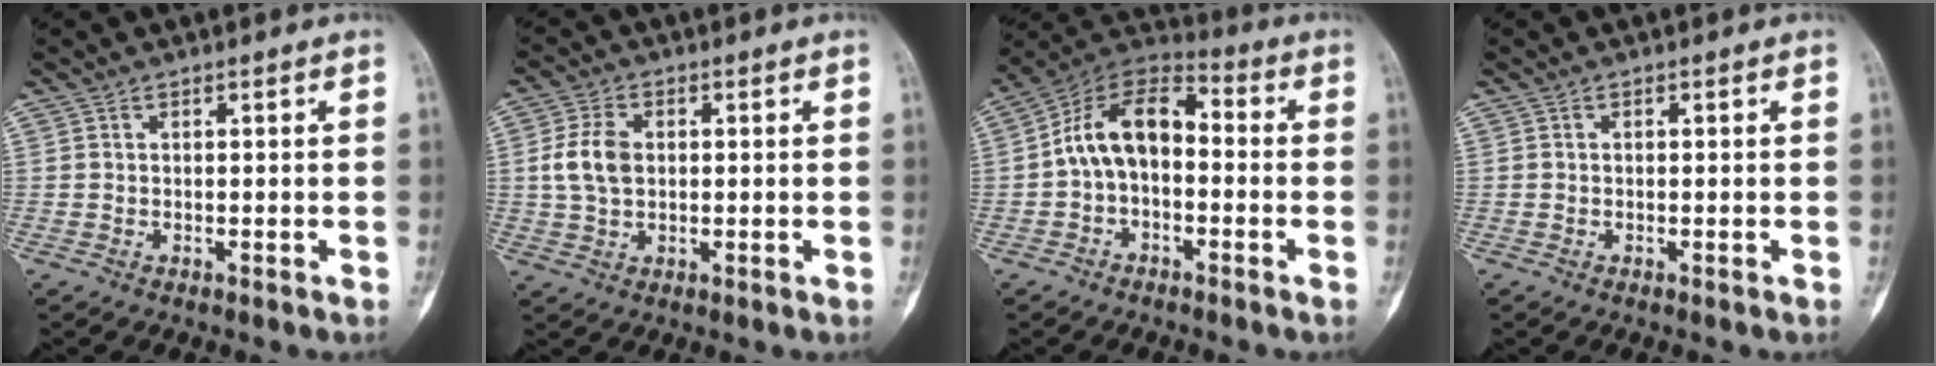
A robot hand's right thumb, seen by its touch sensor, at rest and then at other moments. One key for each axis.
{"total": 6.7, "fx": 0.6, "fy": 4.6, "fz": 4.9, "tx": -0.096, "ty": 0.007, "tz": 0.011}
{"total": 12.2, "fx": -0.8, "fy": 7.7, "fz": 9.4, "tx": -0.147, "ty": 0.046, "tz": -0.031}
{"total": 0.0}